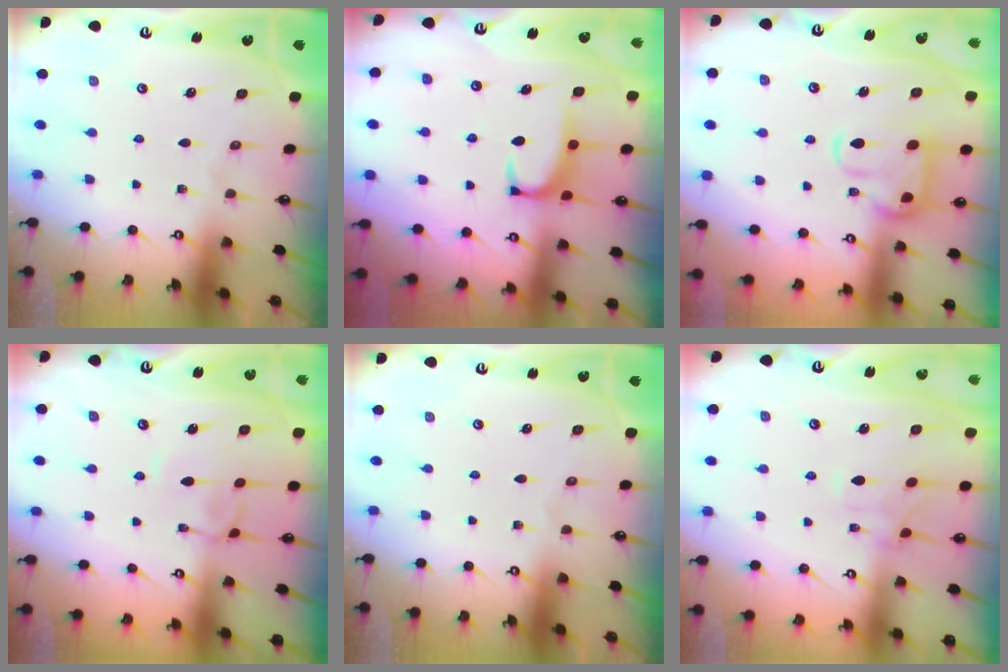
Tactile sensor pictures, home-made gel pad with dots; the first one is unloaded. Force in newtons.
{"total": 2.3, "press": 2.2, "slide": 0.6}
{"total": 5.4, "press": 5.1, "slide": 1.6}
{"total": 0.7, "press": 0.6, "slide": 0.4}
{"total": 0.0}
{"total": 1.6, "press": 1.3, "slide": 0.9}